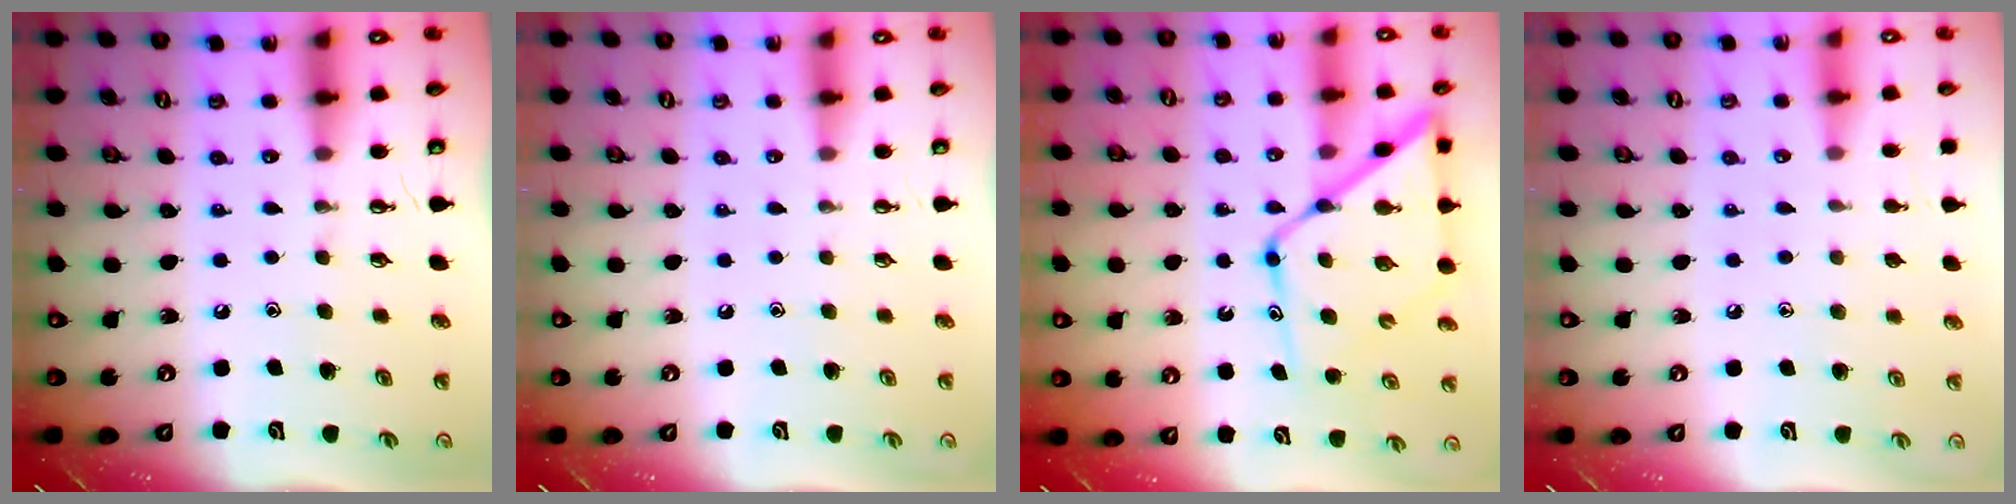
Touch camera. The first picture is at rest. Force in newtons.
{"total": 0.0}
{"total": 15.0, "press": 14.9, "slide": 1.5}
{"total": 3.7, "press": 3.6, "slide": 0.4}